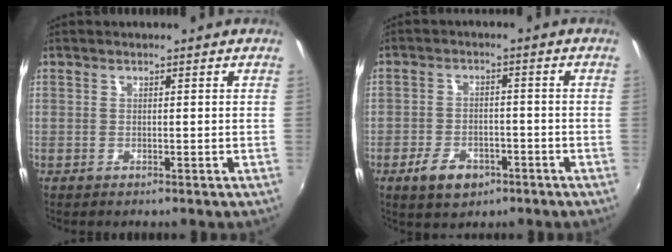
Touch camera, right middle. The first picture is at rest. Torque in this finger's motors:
{"motor_torque": [0.75, -0.58, 0.07, 0.06]}